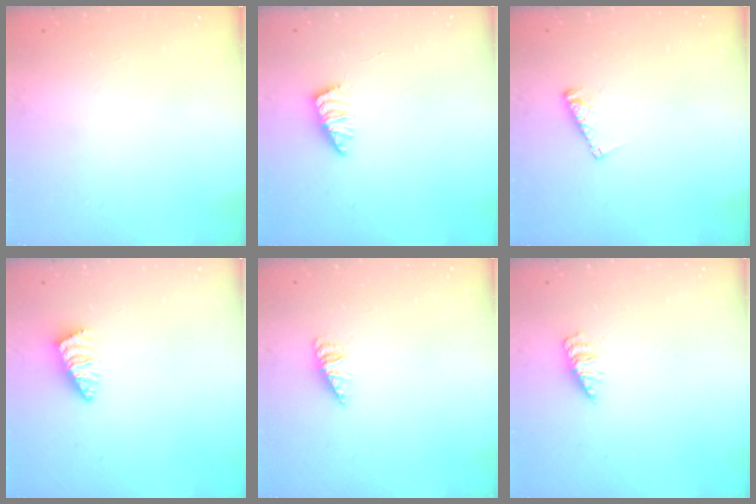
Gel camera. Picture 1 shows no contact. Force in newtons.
{"total": 1.5, "press": 1.4, "slide": 0.4}
{"total": 4.2, "press": 4.2, "slide": 0.7}
{"total": 1.1, "press": 1.1, "slide": 0.2}
{"total": 1.8, "press": 1.8, "slide": 0.4}
{"total": 2.0, "press": 2.0, "slide": 0.3}